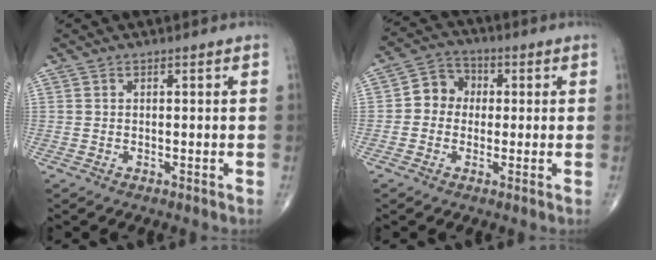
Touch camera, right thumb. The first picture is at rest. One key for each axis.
{"total": 6.5, "fx": 0.0, "fy": 5.8, "fz": 2.9, "tx": -0.023, "ty": 0.020, "tz": -0.015}